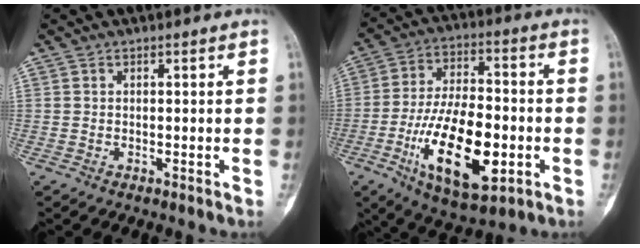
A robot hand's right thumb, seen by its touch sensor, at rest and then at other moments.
{"total": 19.6, "force": [-5.6, 8.9, 16.5], "torque": [-0.273, 0.016, -0.087]}